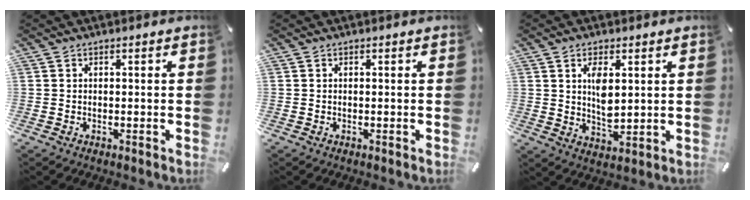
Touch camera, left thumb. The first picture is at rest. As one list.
[{"total": 0.0}, {"total": 6.6, "force": [2.3, 3.4, 5.2], "torque": [-0.100, -0.014, 0.032]}]